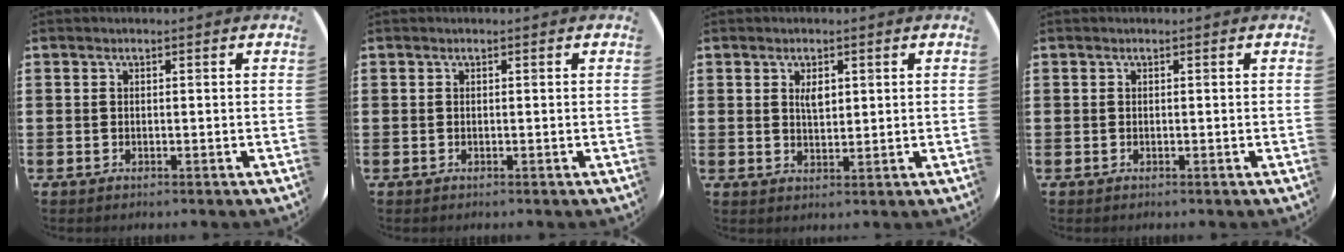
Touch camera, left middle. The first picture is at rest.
{"total": 0.0}
{"total": 2.1, "force": [1.0, 1.1, 1.6], "torque": [-0.018, -0.001, 0.013]}
{"total": 0.0}